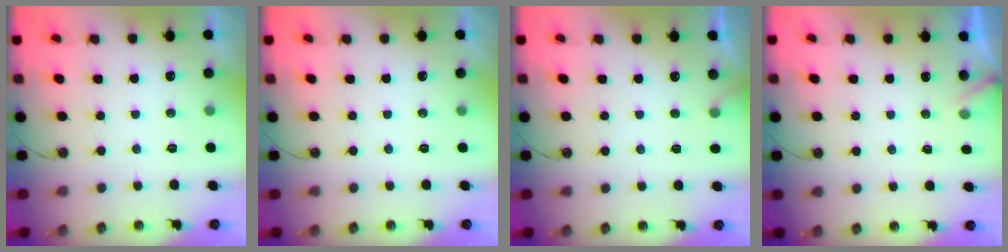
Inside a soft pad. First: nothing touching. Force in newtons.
{"total": 0.0}
{"total": 3.9, "press": 3.9, "slide": 0.2}
{"total": 3.1, "press": 3.1, "slide": 0.1}